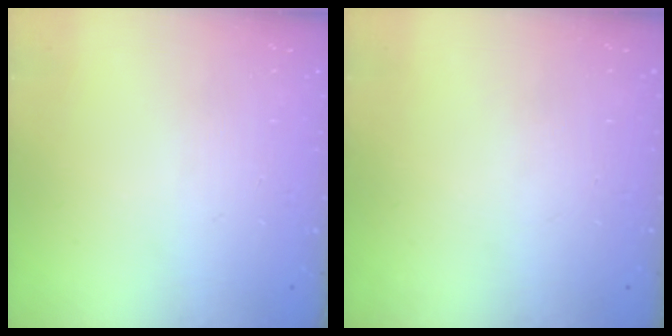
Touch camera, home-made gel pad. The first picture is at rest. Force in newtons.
{"total": 0.0}